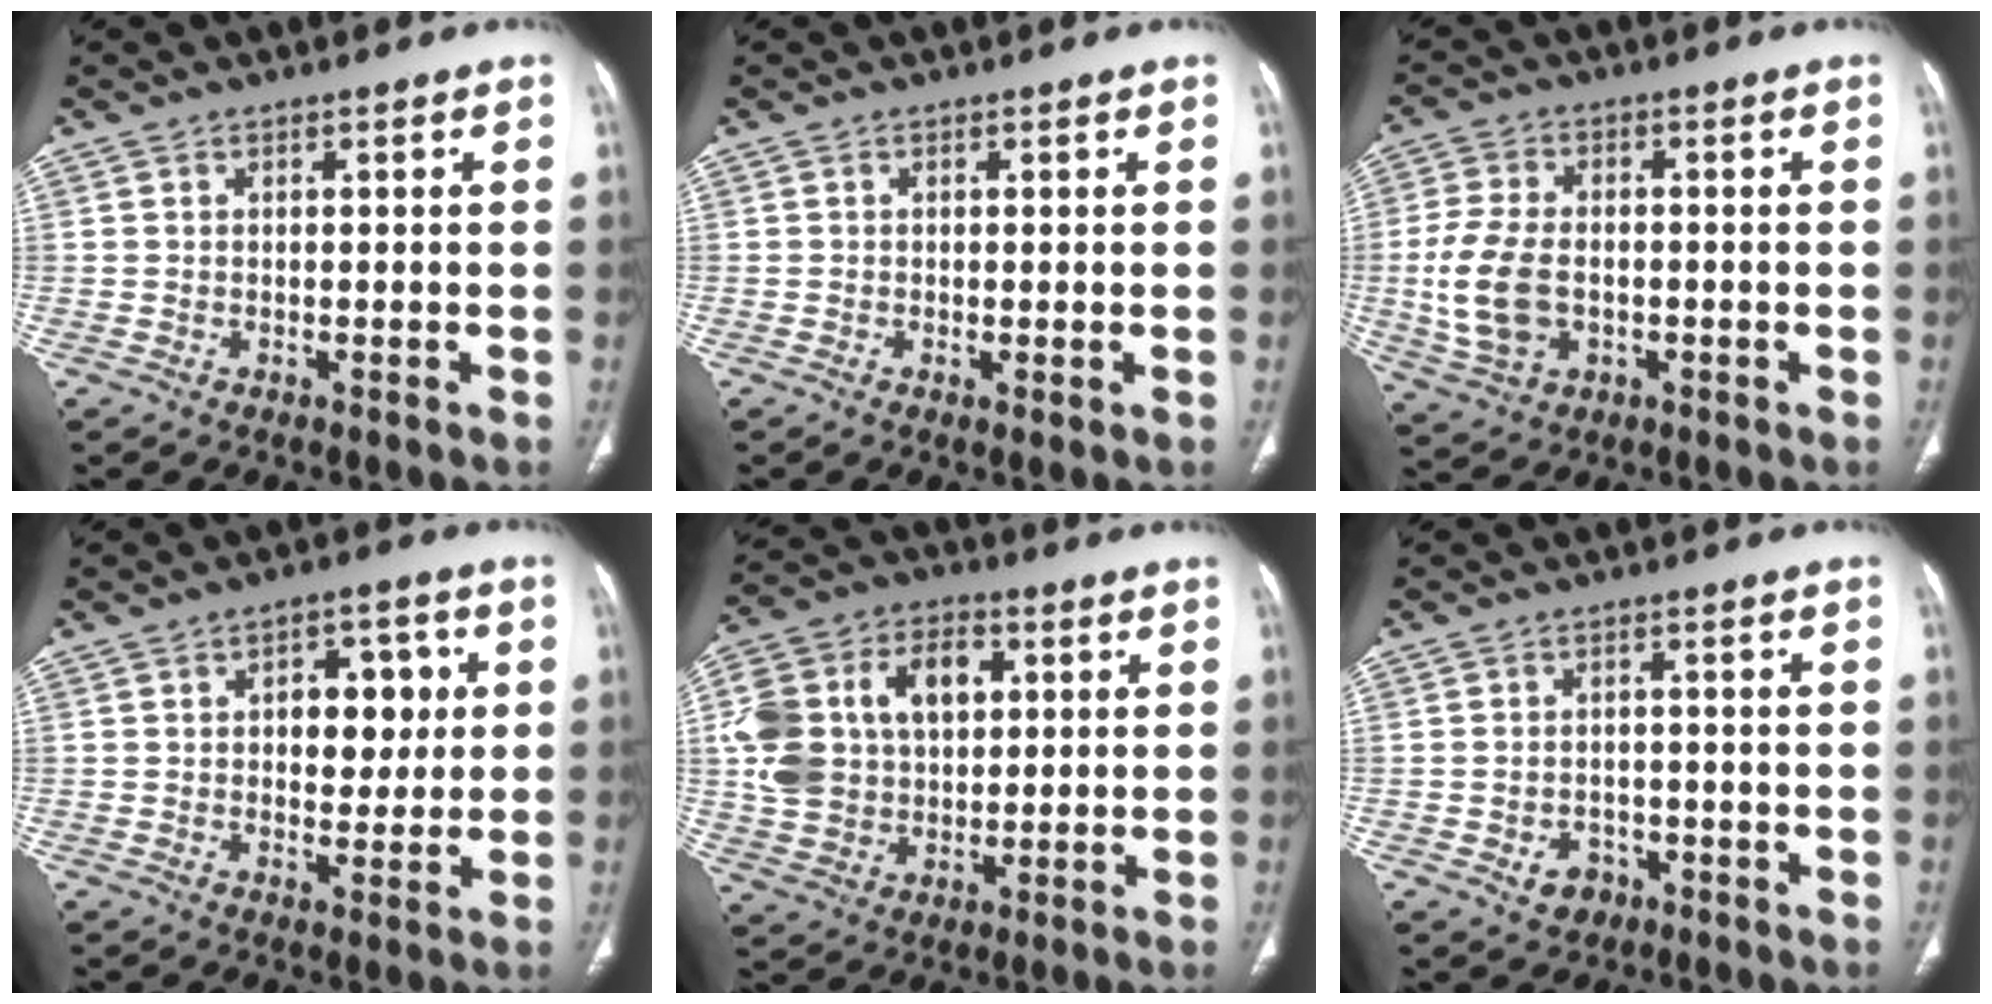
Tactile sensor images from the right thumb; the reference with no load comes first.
{"total": 1.1, "force": [0.0, 0.2, 1.1], "torque": [-0.023, -0.007, -0.002]}
{"total": 10.9, "force": [-1.3, 7.3, 8.1], "torque": [-0.167, 0.004, -0.023]}
{"total": 8.9, "force": [1.8, 5.6, 6.8], "torque": [-0.051, 0.000, 0.026]}
{"total": 19.3, "force": [3.5, 13.9, 13.0], "torque": [-0.233, 0.018, 0.068]}
{"total": 3.8, "force": [-1.7, 3.1, 1.5], "torque": [-0.011, 0.013, -0.020]}